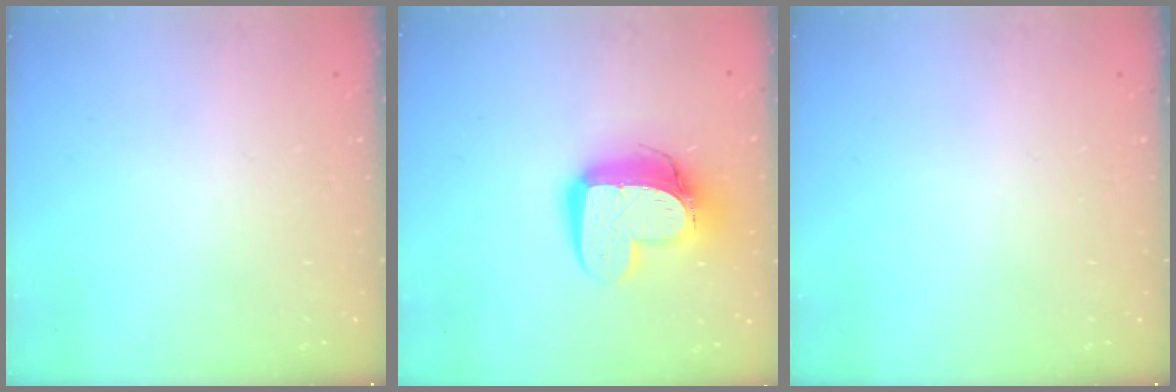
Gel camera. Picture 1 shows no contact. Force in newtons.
{"total": 14.2, "press": 14.2, "slide": 1.4}
{"total": 0.0}